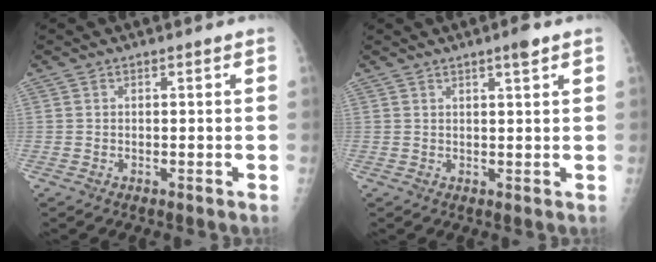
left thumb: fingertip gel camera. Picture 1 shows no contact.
{"total": 2.9, "force": [1.9, 0.2, 2.2], "torque": [-0.035, -0.008, 0.030]}